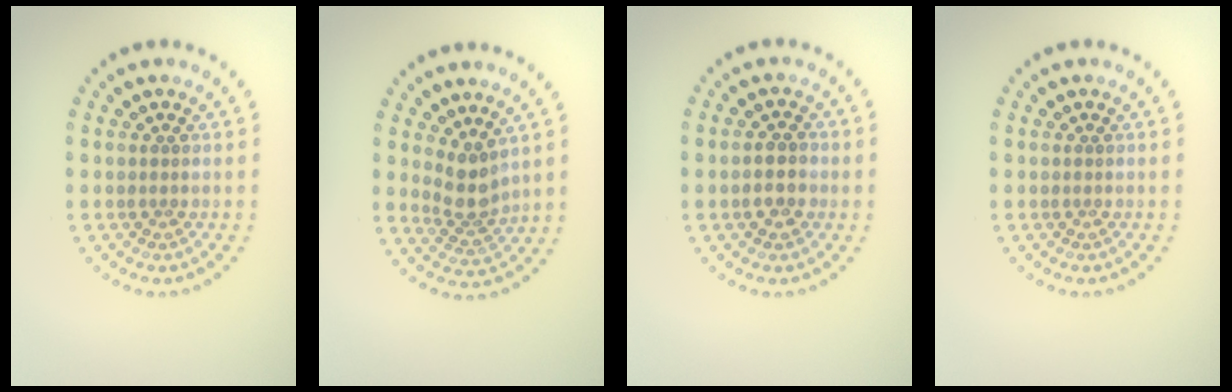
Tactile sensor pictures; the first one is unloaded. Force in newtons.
{"total": 2.8, "press": 2.1, "slide": 1.8}
{"total": 2.5, "press": 2.4, "slide": 0.6}
{"total": 0.0}